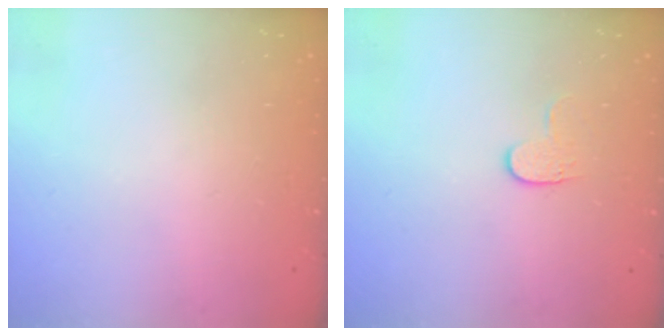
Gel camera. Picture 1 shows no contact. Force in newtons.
{"total": 4.6, "press": 4.6, "slide": 0.5}